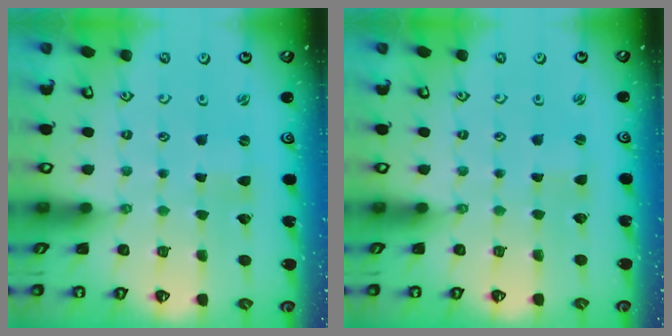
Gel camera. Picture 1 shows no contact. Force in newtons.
{"total": 0.0}